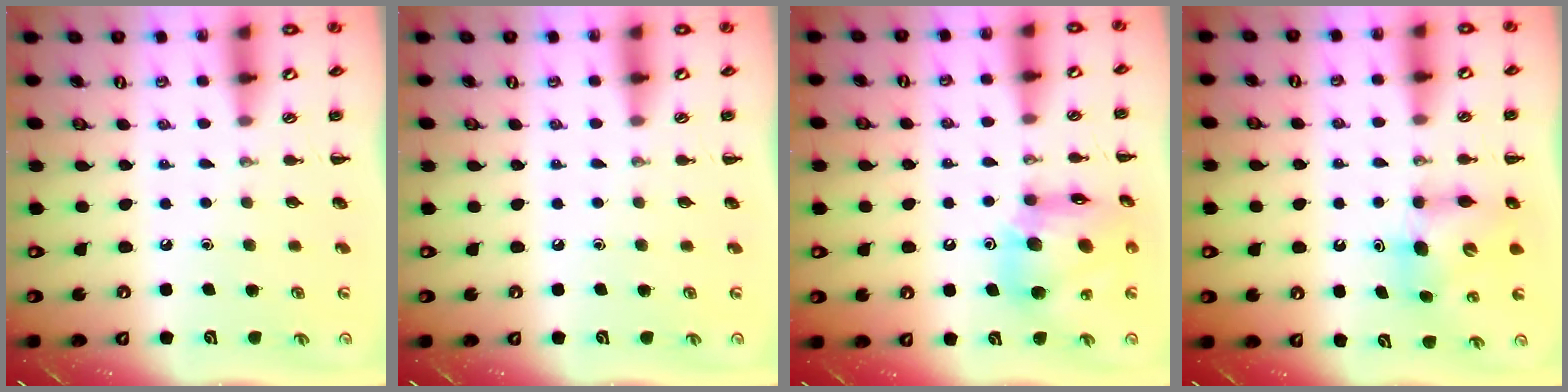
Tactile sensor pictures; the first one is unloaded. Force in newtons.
{"total": 0.0}
{"total": 15.7, "press": 15.3, "slide": 3.4}
{"total": 6.7, "press": 6.7, "slide": 0.4}